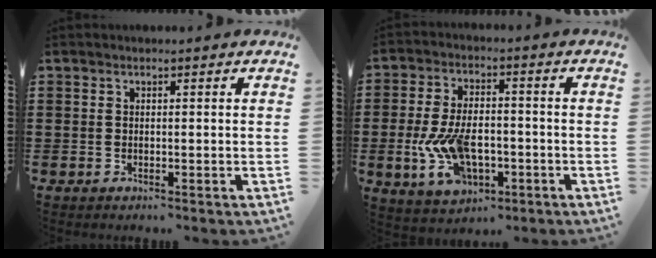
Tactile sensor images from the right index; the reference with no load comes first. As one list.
[{"total": 9.5, "force": [-2.5, 5.3, 7.5], "torque": [-0.173, 0.000, -0.049]}]